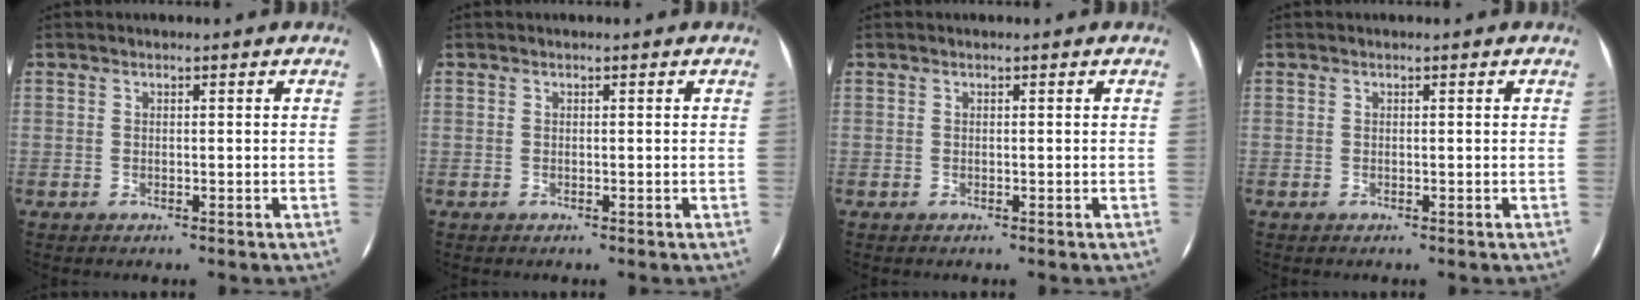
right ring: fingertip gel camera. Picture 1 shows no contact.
{"total": 0.0}
{"total": 0.0}
{"total": 0.0}